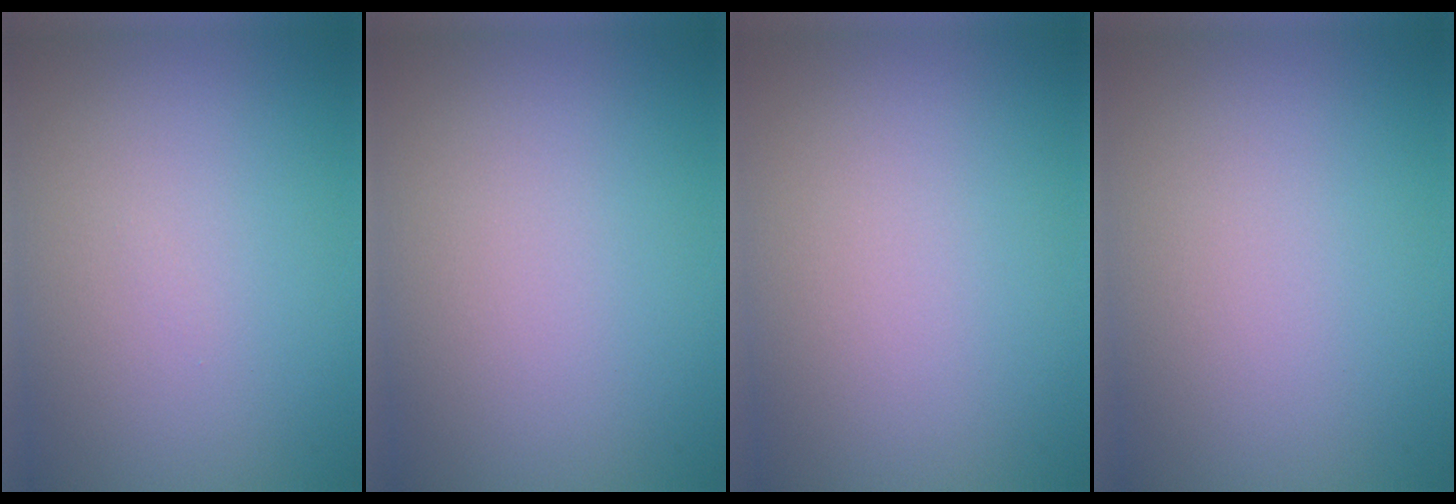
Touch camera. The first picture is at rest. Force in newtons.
{"total": 0.0}
{"total": 0.0}
{"total": 0.0}